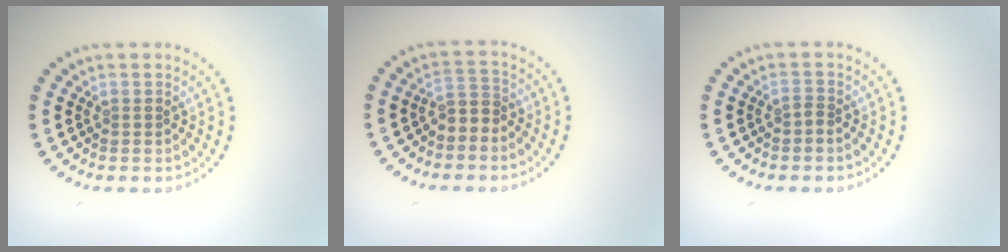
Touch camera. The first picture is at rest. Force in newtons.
{"total": 1.8, "press": 1.5, "slide": 1.0}
{"total": 0.5, "press": 0.3, "slide": 0.4}